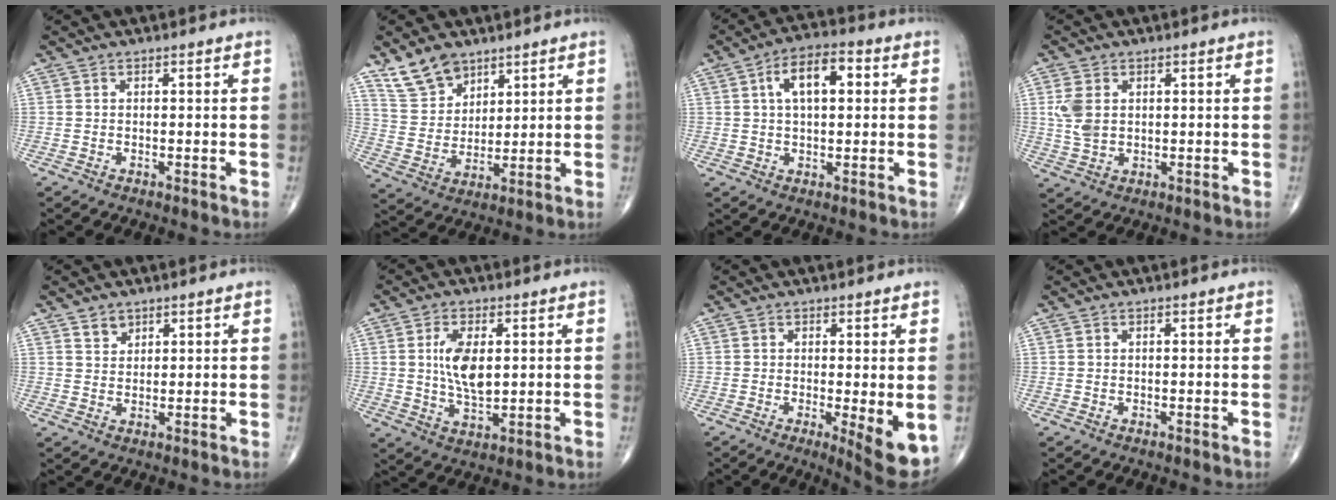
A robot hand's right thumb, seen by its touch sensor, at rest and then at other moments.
{"total": 9.2, "force": [6.7, 5.4, 3.3], "torque": [-0.045, -0.031, 0.137]}
{"total": 9.2, "force": [2.3, 4.5, 7.6], "torque": [-0.115, 0.014, 0.029]}
{"total": 5.5, "force": [1.1, 3.7, 3.9], "torque": [-0.081, -0.001, 0.028]}
{"total": 2.6, "force": [1.8, 1.7, 0.7], "torque": [0.001, -0.013, 0.031]}
{"total": 8.7, "force": [1.4, 4.3, 7.4], "torque": [-0.131, -0.016, 0.029]}
{"total": 7.0, "force": [-1.2, 1.9, 6.7], "torque": [-0.092, -0.020, -0.016]}
{"total": 0.0}